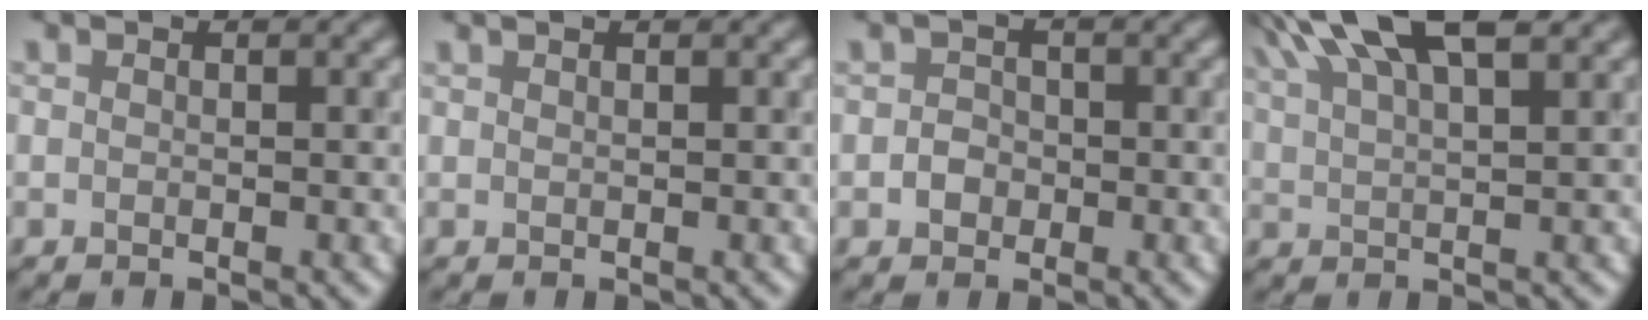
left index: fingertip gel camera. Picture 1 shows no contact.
{"total": 0.0}
{"total": 1.3, "force": [-0.4, 1.2, 0.4], "torque": [-0.002, 0.007, -0.008]}
{"total": 9.3, "force": [6.3, 2.6, 6.4], "torque": [-0.093, 0.036, 0.092]}